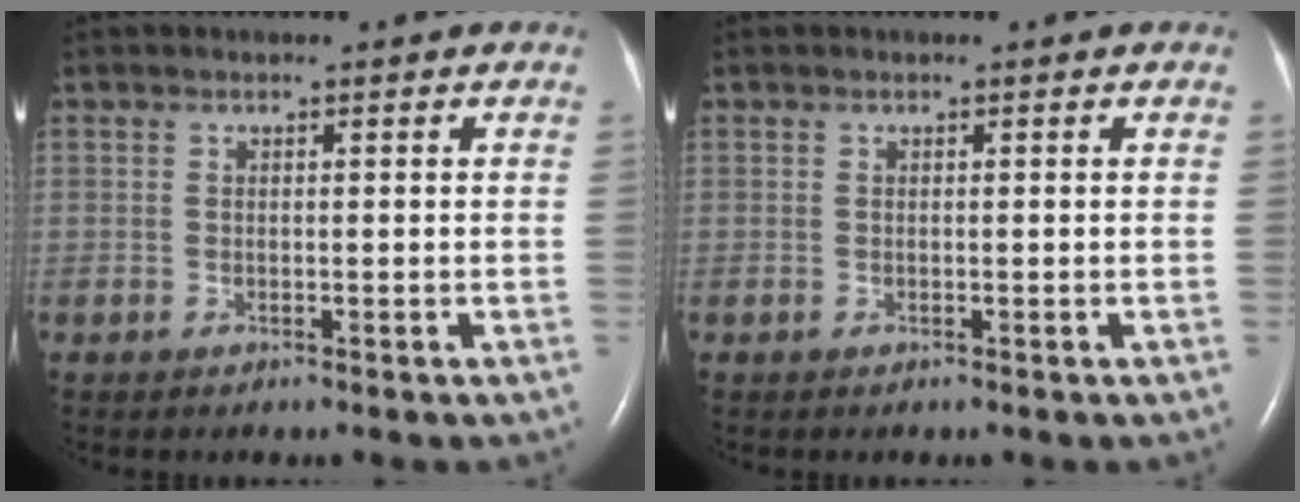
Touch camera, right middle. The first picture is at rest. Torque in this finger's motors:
{"motor_torque": [0.00, 0.00, 0.00, 0.01]}